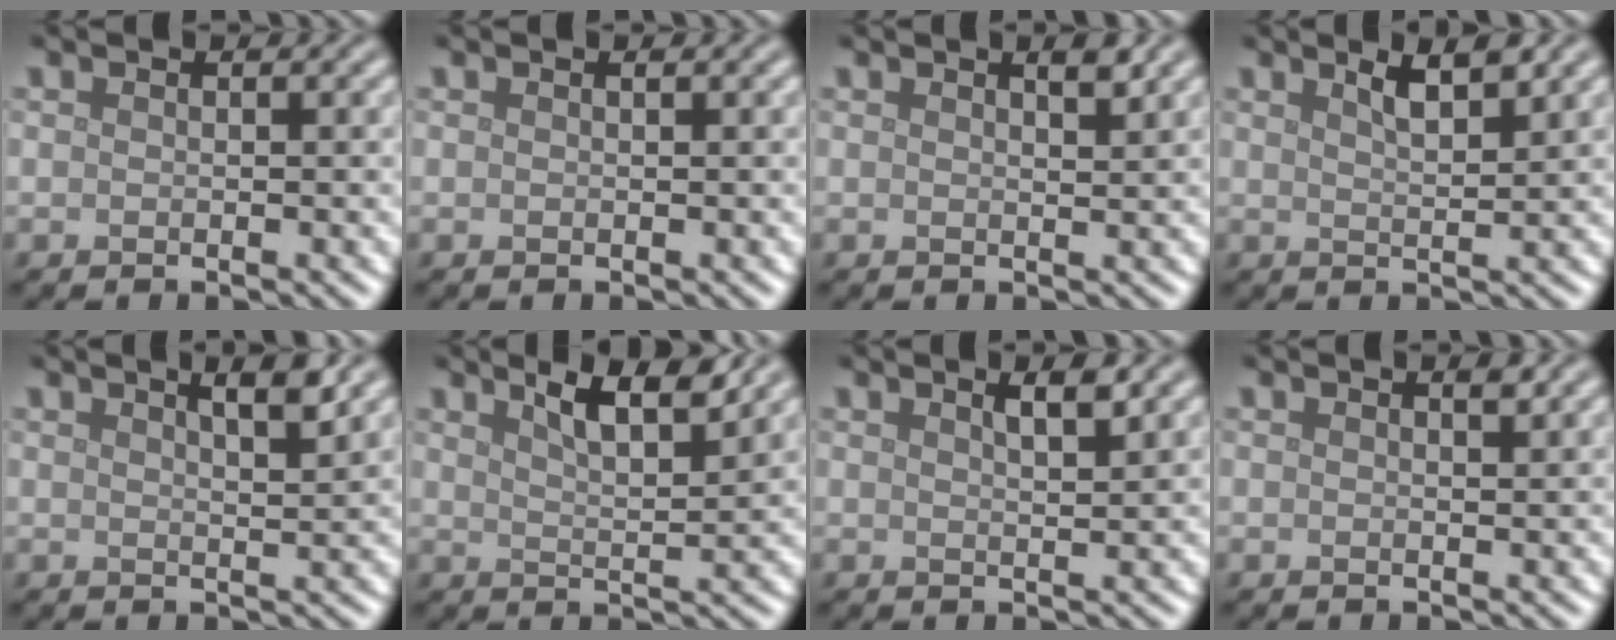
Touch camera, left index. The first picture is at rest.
{"total": 0.0}
{"total": 1.3, "force": [1.0, 0.2, 0.8], "torque": [-0.010, 0.002, 0.015]}
{"total": 2.9, "force": [2.0, 0.7, 2.0], "torque": [-0.025, 0.004, 0.033]}
{"total": 2.8, "force": [1.9, 0.5, 2.0], "torque": [-0.017, 0.009, 0.021]}
{"total": 5.0, "force": [3.4, 1.1, 3.5], "torque": [-0.047, 0.012, 0.049]}
{"total": 2.1, "force": [1.3, 0.4, 1.5], "torque": [-0.017, 0.004, 0.019]}
{"total": 0.8, "force": [0.6, 0.1, 0.5], "torque": [-0.007, 0.000, 0.009]}